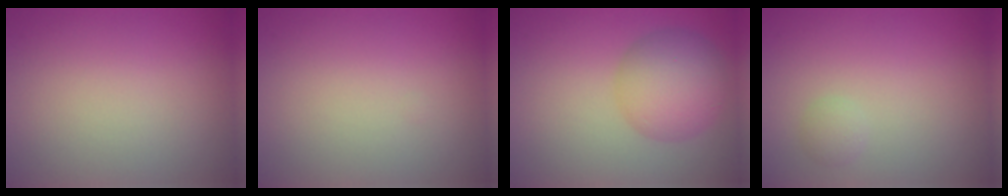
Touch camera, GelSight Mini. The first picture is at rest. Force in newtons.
{"total": 0.0}
{"total": 5.7, "press": 5.7, "slide": 0.1}
{"total": 1.0, "press": 1.0, "slide": 0.1}